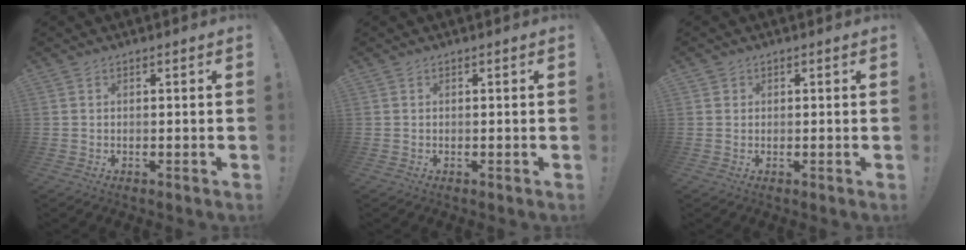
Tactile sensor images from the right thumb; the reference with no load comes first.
{"total": 0.0}
{"total": 1.1, "force": [0.6, 0.9, 0.1], "torque": [-0.002, 0.001, 0.011]}